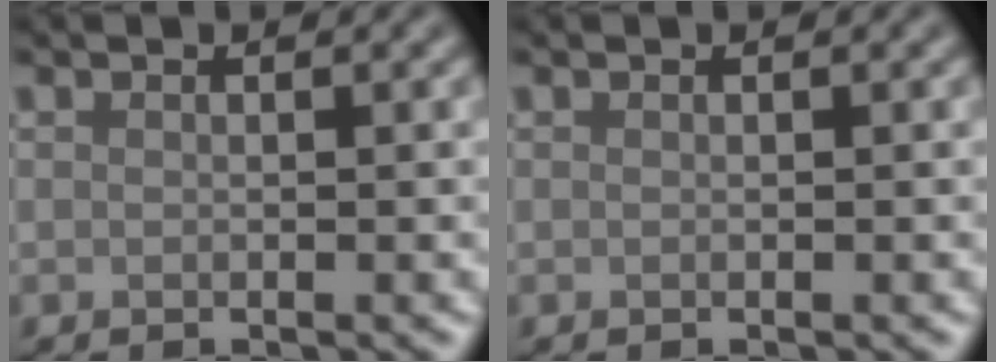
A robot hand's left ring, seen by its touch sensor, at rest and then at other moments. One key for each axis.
{"total": 0.0}